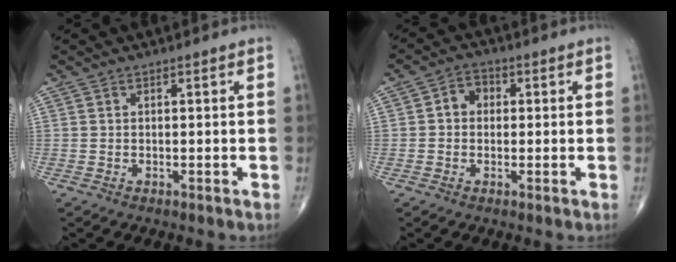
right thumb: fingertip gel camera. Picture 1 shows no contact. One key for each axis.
{"total": 4.0, "fx": 0.3, "fy": 3.3, "fz": 2.2, "tx": -0.018, "ty": 0.015, "tz": -0.004}